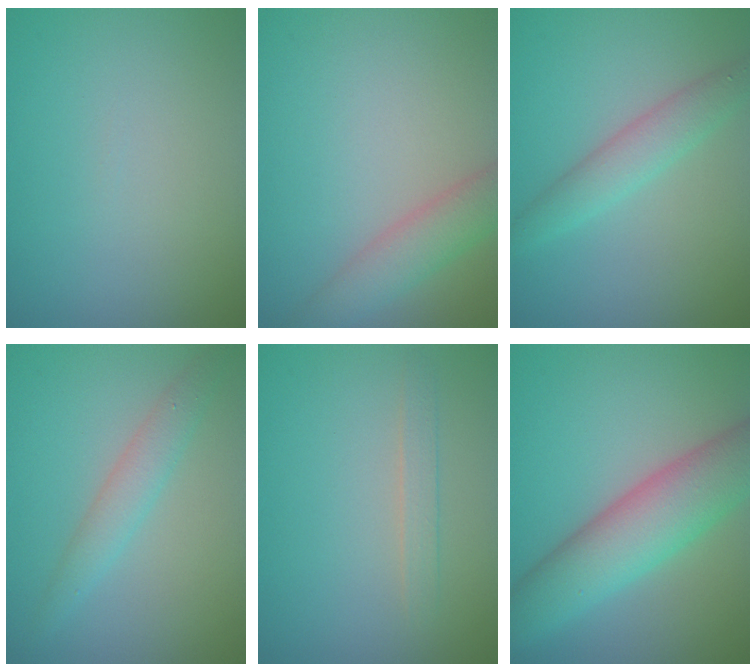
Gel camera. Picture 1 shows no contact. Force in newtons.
{"total": 3.3, "press": 3.3, "slide": 0.2}
{"total": 2.9, "press": 2.9, "slide": 0.0}
{"total": 2.5, "press": 2.5, "slide": 0.0}
{"total": 1.3, "press": 1.3, "slide": 0.1}
{"total": 7.6, "press": 7.6, "slide": 0.2}